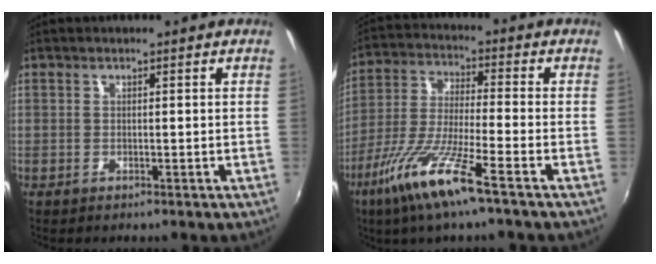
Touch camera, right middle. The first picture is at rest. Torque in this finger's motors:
{"motor_torque": [1.11, -1.03, 0.79, 0.21]}